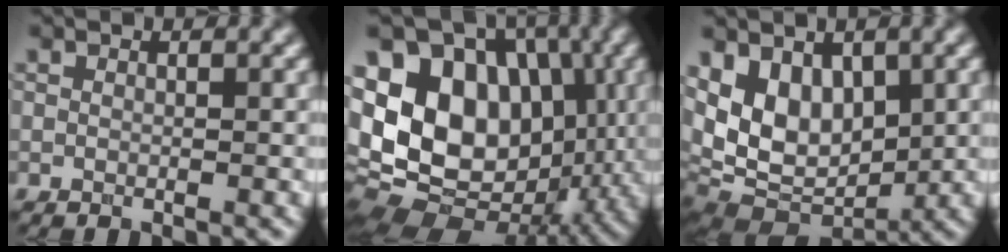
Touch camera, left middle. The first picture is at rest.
{"total": 14.8, "force": [0.7, 11.0, 9.8], "torque": [-0.180, 0.013, -0.001]}
{"total": 9.1, "force": [1.5, 5.9, 6.8], "torque": [-0.108, -0.006, 0.030]}